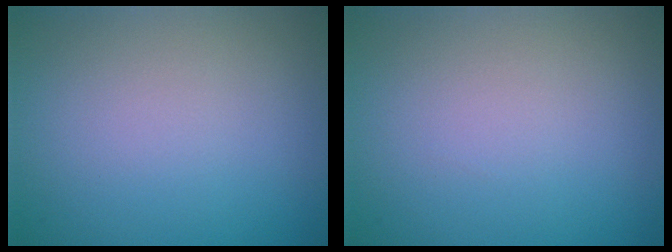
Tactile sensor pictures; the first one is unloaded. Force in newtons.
{"total": 0.0}